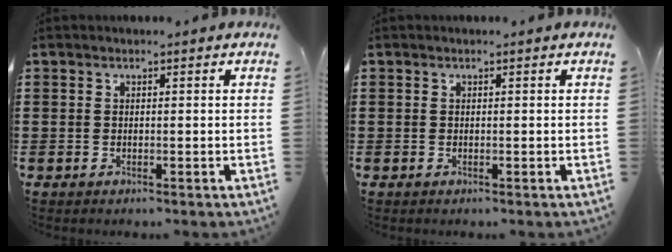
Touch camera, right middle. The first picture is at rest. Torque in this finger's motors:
{"motor_torque": [0.00, -0.01, 0.00, 0.00]}